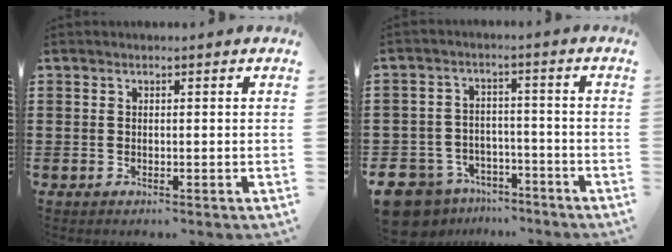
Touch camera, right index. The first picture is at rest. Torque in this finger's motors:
{"motor_torque": [0.24, 0.49, -0.19, -0.21]}